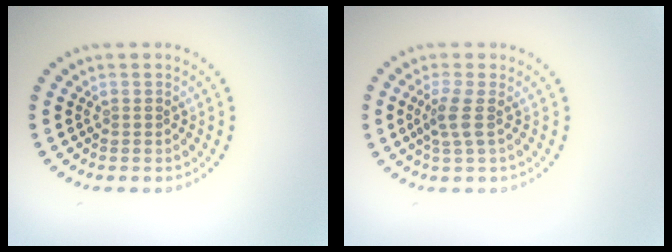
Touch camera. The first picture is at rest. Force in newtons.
{"total": 2.0, "press": 1.5, "slide": 1.3}